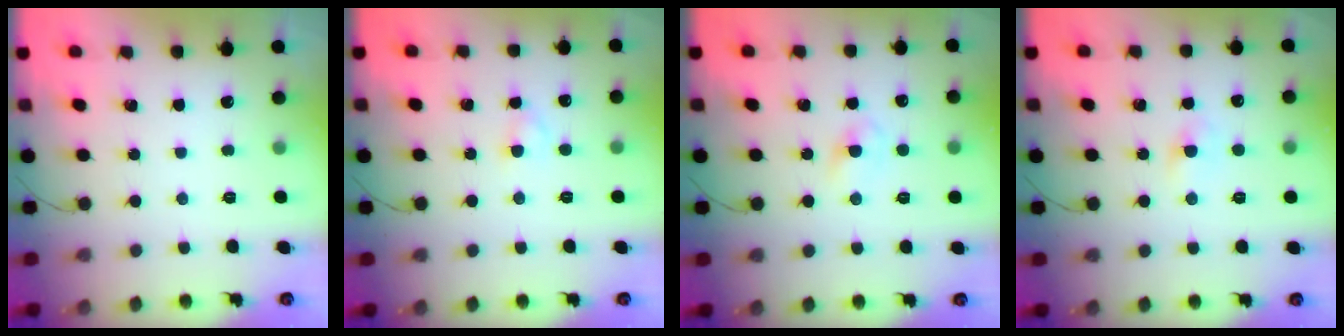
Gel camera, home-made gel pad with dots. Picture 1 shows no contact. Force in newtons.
{"total": 2.1, "press": 1.9, "slide": 0.9}
{"total": 2.7, "press": 2.4, "slide": 1.1}
{"total": 2.2, "press": 1.9, "slide": 1.1}